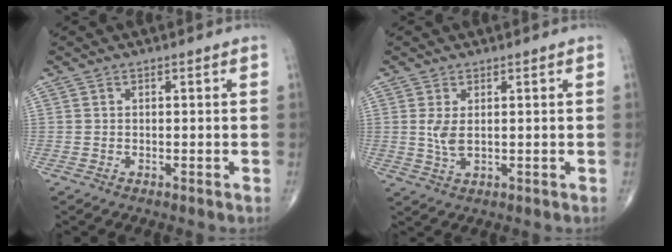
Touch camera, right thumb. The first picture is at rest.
{"total": 3.2, "force": [0.6, 1.5, 2.8], "torque": [-0.063, -0.007, 0.019]}